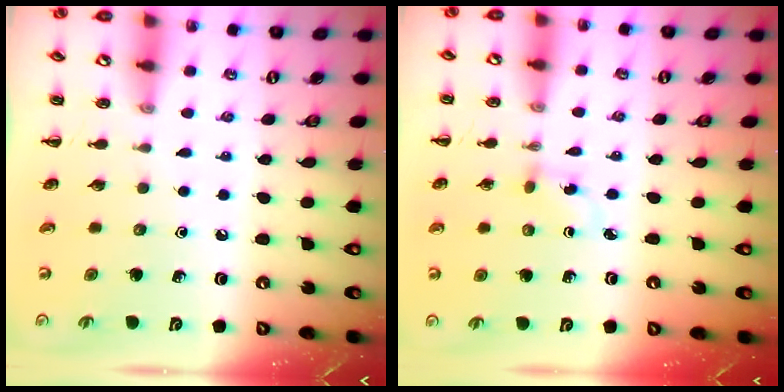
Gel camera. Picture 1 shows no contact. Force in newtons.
{"total": 2.5, "press": 2.3, "slide": 1.1}